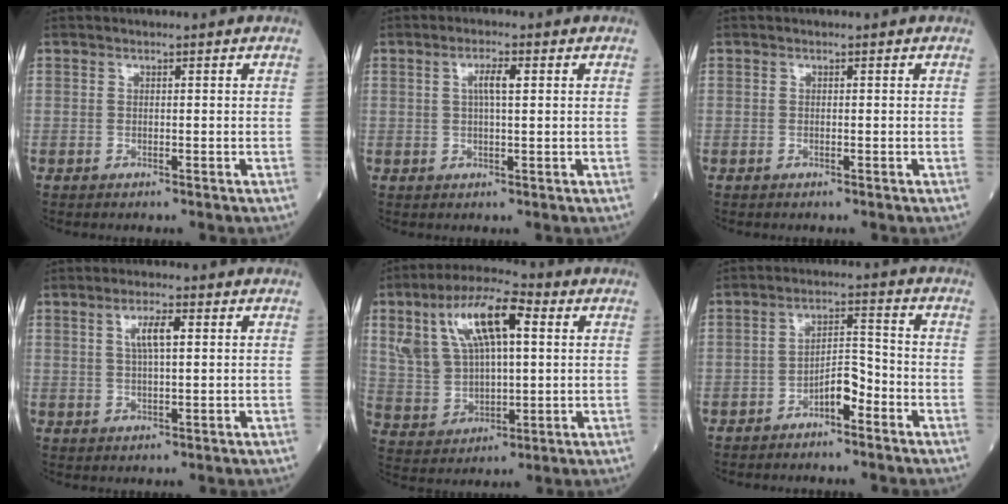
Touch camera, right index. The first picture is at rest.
{"total": 3.0, "force": [0.8, 0.4, 2.9], "torque": [-0.056, 0.003, 0.014]}
{"total": 0.0}
{"total": 4.2, "force": [1.3, 0.8, 3.9], "torque": [-0.075, 0.004, 0.025]}
{"total": 14.9, "force": [5.2, 6.0, 12.6], "torque": [-0.255, 0.034, 0.098]}
{"total": 4.6, "force": [-2.9, 1.4, 3.3], "torque": [-0.054, 0.018, -0.051]}